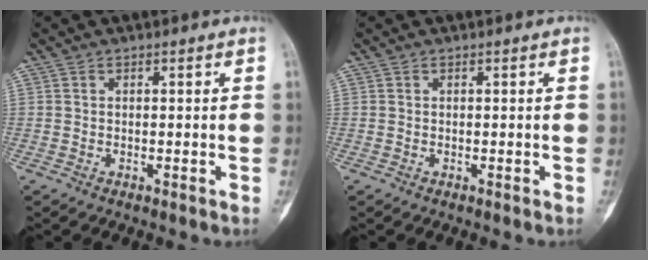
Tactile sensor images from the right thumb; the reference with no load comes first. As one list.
[{"total": 0.0}]